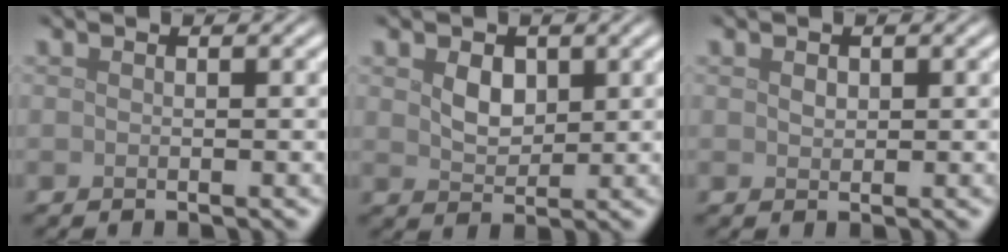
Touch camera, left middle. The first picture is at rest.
{"total": 2.4, "force": [0.9, 1.6, 1.4], "torque": [-0.032, -0.003, 0.019]}
{"total": 0.7, "force": [0.3, 0.5, 0.4], "torque": [-0.011, -0.002, 0.007]}